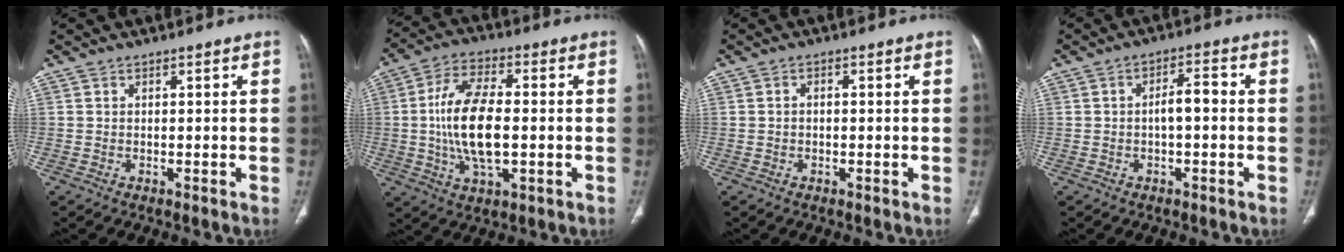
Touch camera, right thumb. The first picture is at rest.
{"total": 14.5, "force": [-0.7, 6.6, 12.9], "torque": [-0.246, 0.008, -0.014]}
{"total": 1.0, "force": [-0.1, 0.7, 0.7], "torque": [-0.009, 0.004, -0.004]}
{"total": 4.2, "force": [-0.5, 1.7, 3.8], "torque": [-0.059, 0.019, -0.012]}